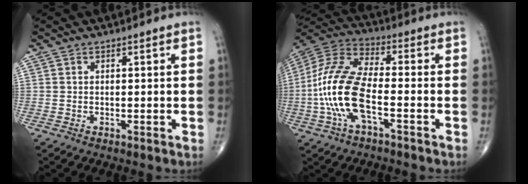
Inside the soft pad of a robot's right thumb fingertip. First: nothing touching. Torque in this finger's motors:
{"motor_torque": [0.99, 0.86, 1.97, -0.13, 0.30]}